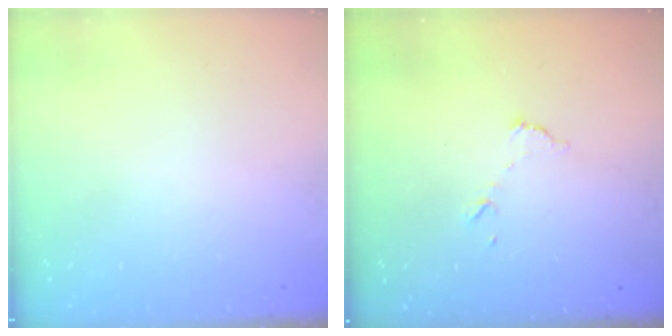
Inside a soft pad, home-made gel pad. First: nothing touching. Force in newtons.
{"total": 6.2, "press": 6.2, "slide": 0.2}